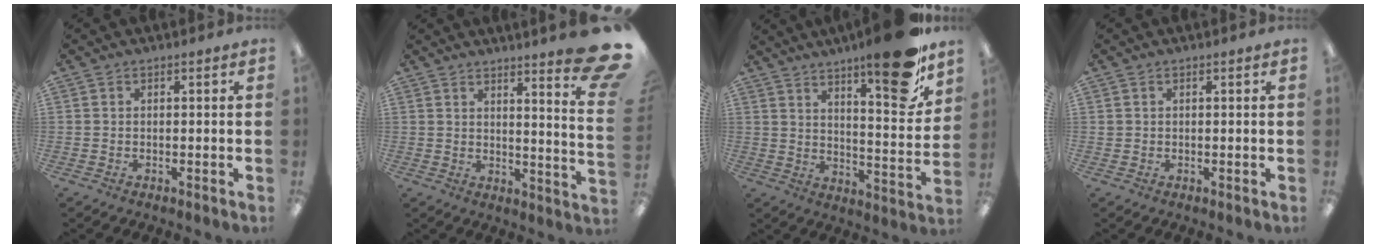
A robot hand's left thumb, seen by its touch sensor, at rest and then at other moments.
{"total": 10.1, "force": [6.8, 0.8, 7.4], "torque": [-0.099, -0.065, 0.111]}
{"total": 16.9, "force": [12.2, 3.7, 11.2], "torque": [-0.150, -0.085, 0.190]}
{"total": 0.5, "force": [0.3, 0.4, 0.3], "torque": [-0.006, 0.003, 0.005]}